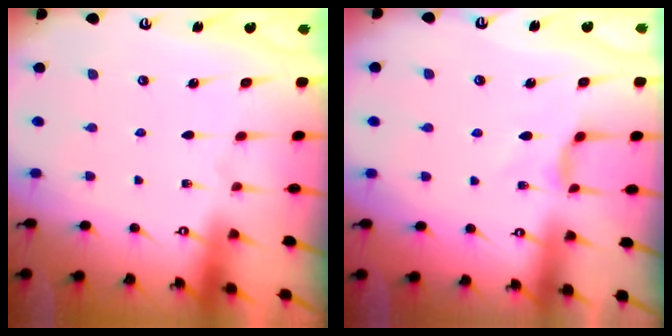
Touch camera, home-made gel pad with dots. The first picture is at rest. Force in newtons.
{"total": 4.4, "press": 4.4, "slide": 0.6}